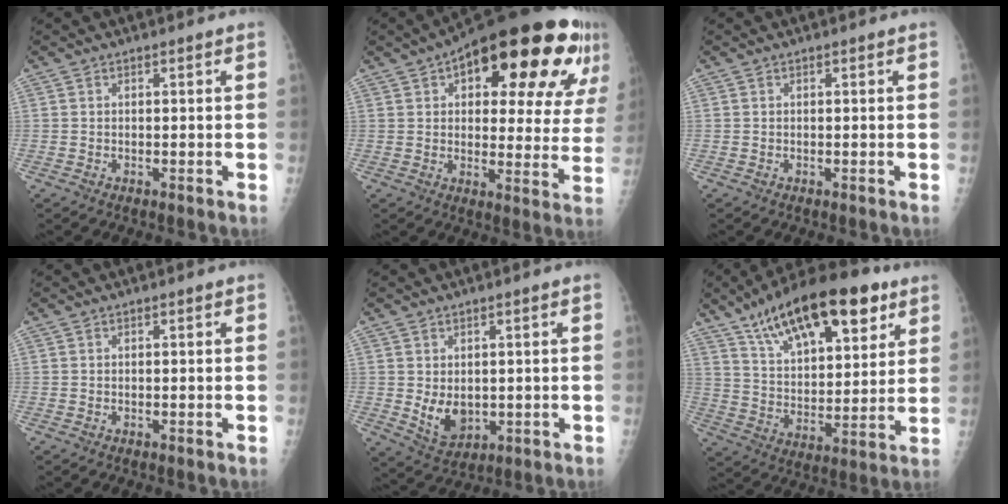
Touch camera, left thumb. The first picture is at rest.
{"total": 27.4, "force": [13.4, 11.1, 21.1], "torque": [-0.252, 0.002, 0.184]}
{"total": 0.0}
{"total": 0.0}
{"total": 6.0, "force": [0.0, 4.4, 4.1], "torque": [-0.055, -0.017, 0.019]}
{"total": 23.9, "force": [13.9, 10.2, 16.5], "torque": [-0.238, -0.034, 0.231]}